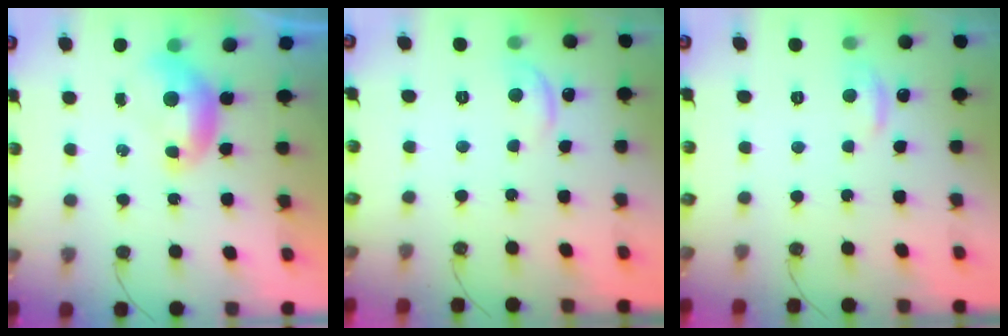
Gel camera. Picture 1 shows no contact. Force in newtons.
{"total": 3.1, "press": 3.0, "slide": 0.8}
{"total": 1.7, "press": 1.6, "slide": 0.7}